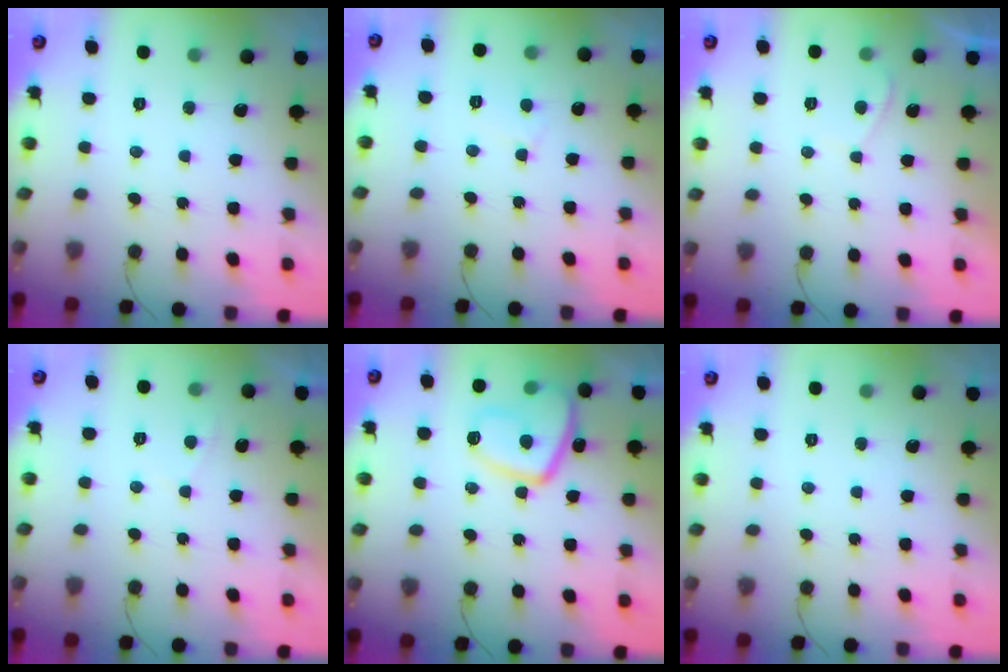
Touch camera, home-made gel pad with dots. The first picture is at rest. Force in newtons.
{"total": 3.1, "press": 3.1, "slide": 0.3}
{"total": 0.8, "press": 0.7, "slide": 0.5}
{"total": 0.9, "press": 0.7, "slide": 0.5}
{"total": 12.8, "press": 12.8, "slide": 1.3}
{"total": 0.0}